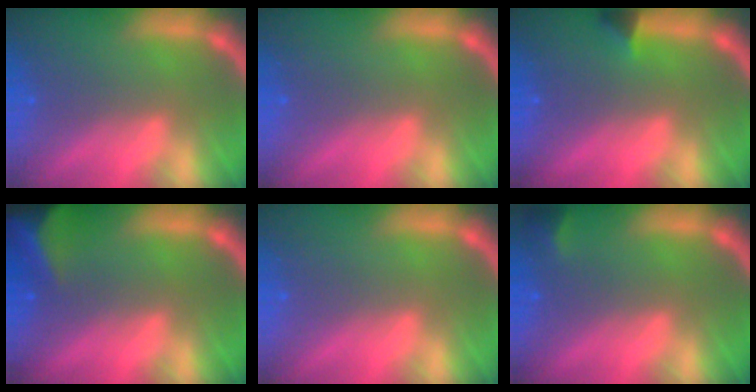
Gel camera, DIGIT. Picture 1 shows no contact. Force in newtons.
{"total": 0.0}
{"total": 1.4}
{"total": 8.5}
{"total": 0.0}
{"total": 1.4}